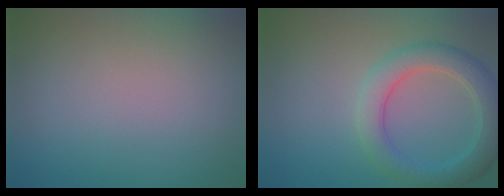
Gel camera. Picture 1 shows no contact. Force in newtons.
{"total": 4.2, "press": 4.2, "slide": 0.3}